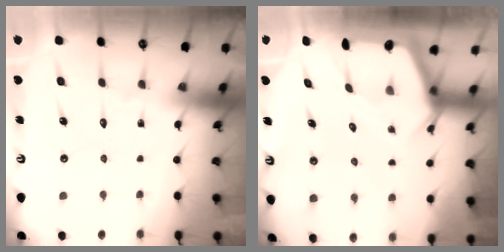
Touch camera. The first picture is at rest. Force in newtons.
{"total": 2.9, "press": 2.9, "slide": 0.2}